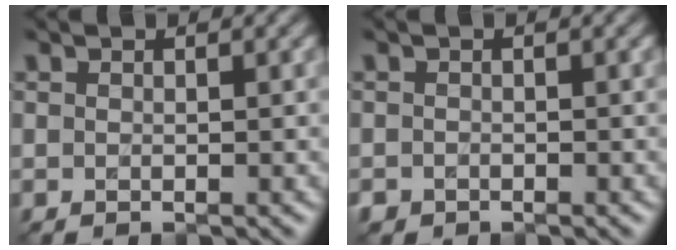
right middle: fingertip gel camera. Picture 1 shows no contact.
{"total": 0.8, "force": [-0.4, 0.7, 0.2], "torque": [-0.005, -0.004, -0.006]}